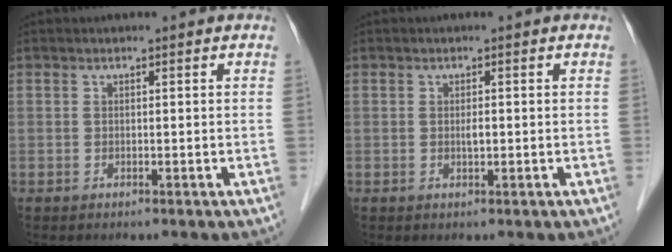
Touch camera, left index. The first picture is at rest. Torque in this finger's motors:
{"motor_torque": [-0.14, 0.17, -0.04, 0.00]}